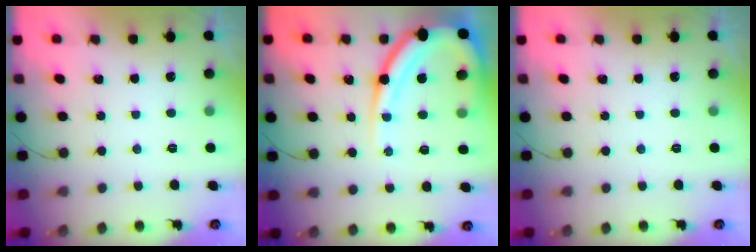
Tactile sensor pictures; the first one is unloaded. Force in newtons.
{"total": 16.5, "press": 16.4, "slide": 1.9}
{"total": 0.0}